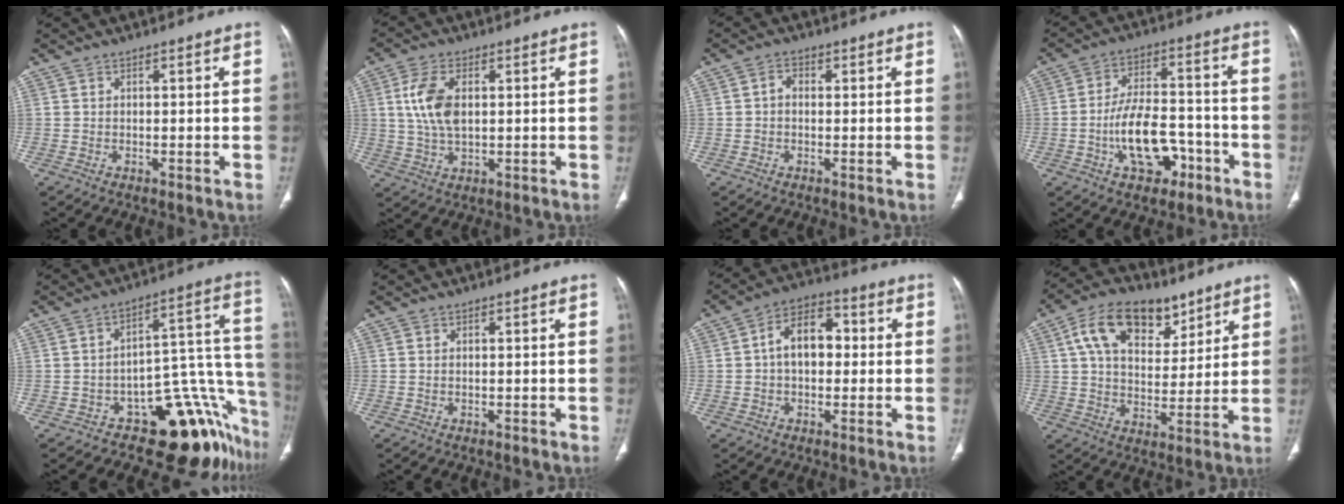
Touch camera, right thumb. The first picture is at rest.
{"total": 8.4, "force": [1.6, 4.6, 6.8], "torque": [-0.144, -0.001, 0.033]}
{"total": 2.0, "force": [0.1, 1.5, 1.3], "torque": [-0.016, 0.010, -0.003]}
{"total": 12.3, "force": [-4.8, 7.1, 8.9], "torque": [-0.133, 0.044, -0.073]}
{"total": 20.2, "force": [-12.6, 8.9, 13.1], "torque": [-0.028, 0.123, -0.157]}
{"total": 0.0}
{"total": 9.6, "force": [0.5, 6.4, 7.1], "torque": [-0.097, 0.030, -0.002]}
{"total": 15.7, "force": [8.1, 9.4, 9.7], "torque": [-0.131, -0.017, 0.139]}